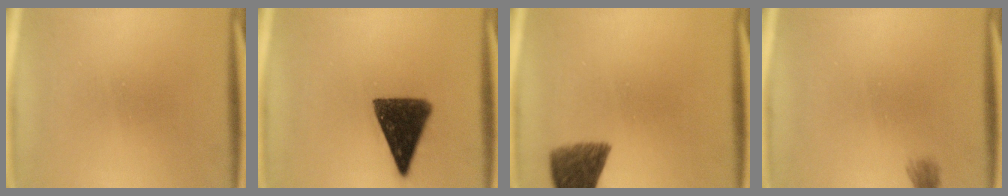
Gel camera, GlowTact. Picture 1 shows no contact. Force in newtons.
{"total": 12.8}
{"total": 7.4}
{"total": 1.9}